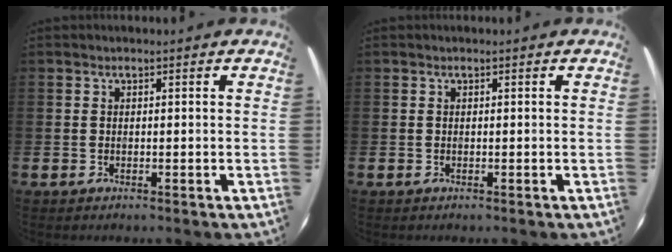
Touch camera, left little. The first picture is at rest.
{"total": 0.0}